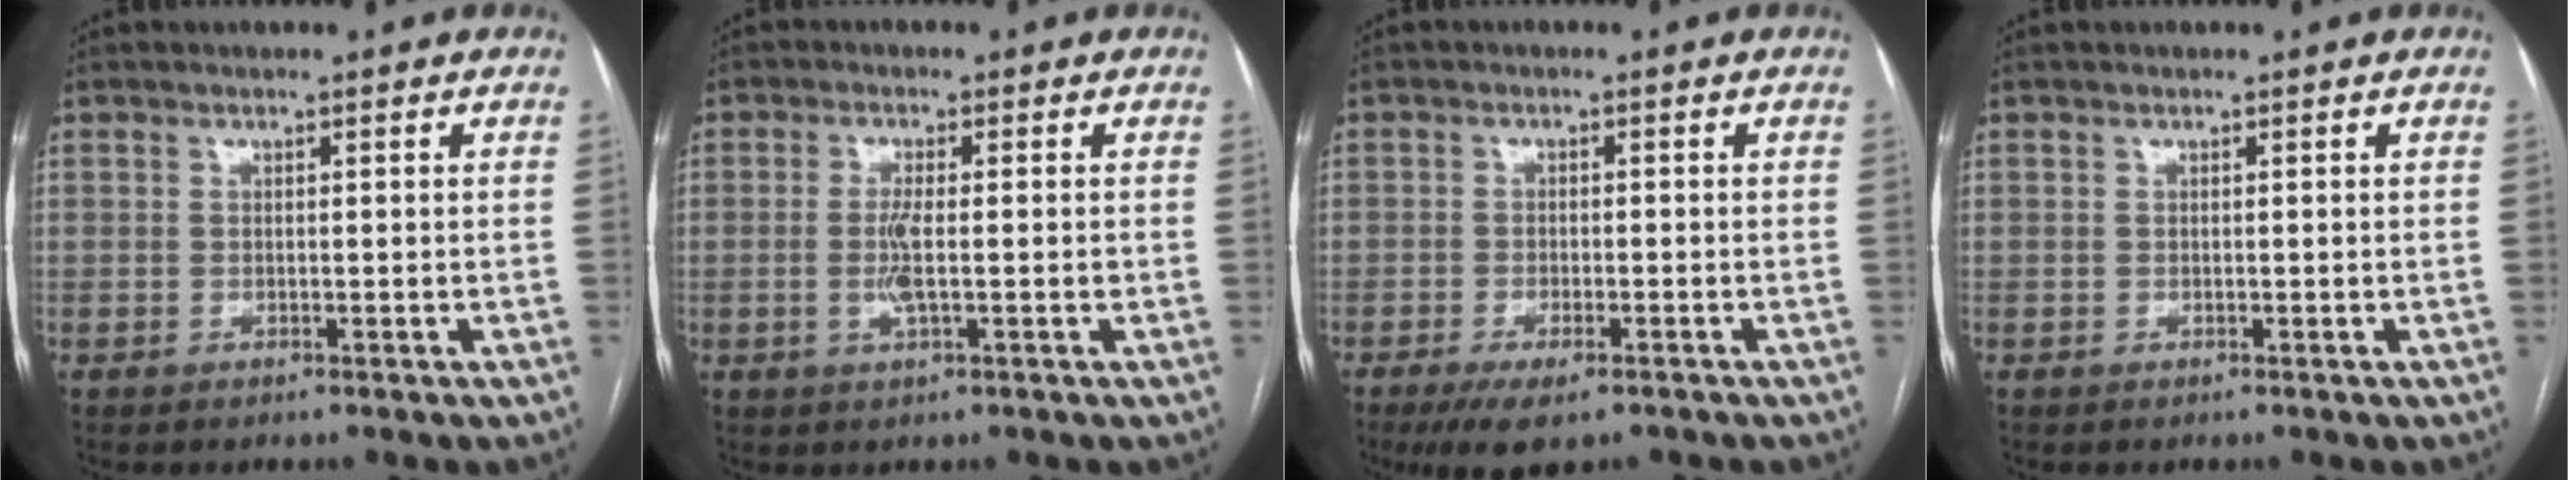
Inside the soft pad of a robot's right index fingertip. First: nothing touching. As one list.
[{"total": 3.9, "force": [-0.6, 0.5, 3.8], "torque": [-0.080, -0.006, -0.011]}, {"total": 6.3, "force": [-4.4, 1.8, 4.1], "torque": [-0.065, -0.011, -0.071]}, {"total": 0.0}]